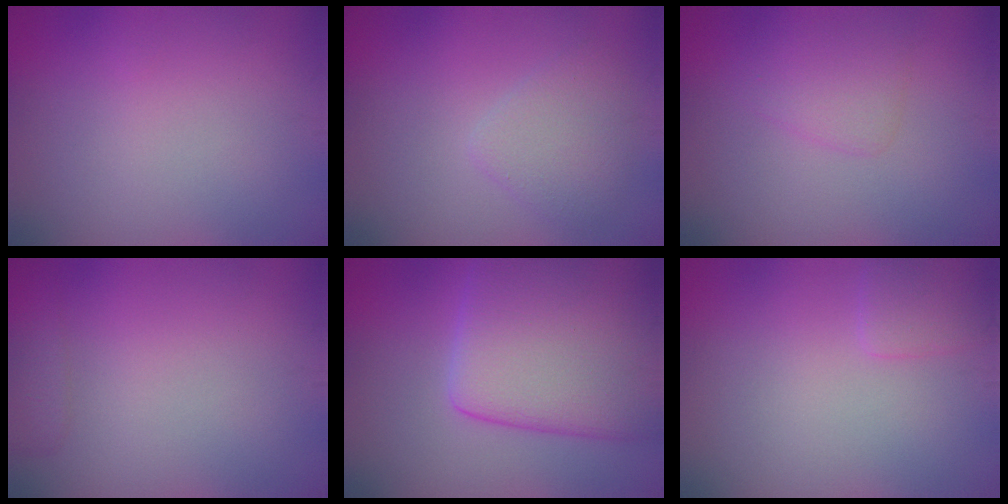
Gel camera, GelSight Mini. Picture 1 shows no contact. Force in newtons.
{"total": 2.5, "press": 2.5, "slide": 0.2}
{"total": 1.9, "press": 1.9, "slide": 0.2}
{"total": 1.9, "press": 1.9, "slide": 0.1}
{"total": 11.0, "press": 10.9, "slide": 0.7}
{"total": 1.6, "press": 1.6, "slide": 0.1}